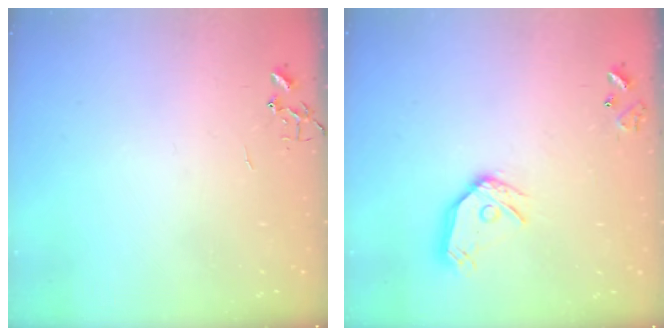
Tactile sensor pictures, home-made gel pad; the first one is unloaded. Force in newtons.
{"total": 12.3, "press": 12.2, "slide": 1.5}